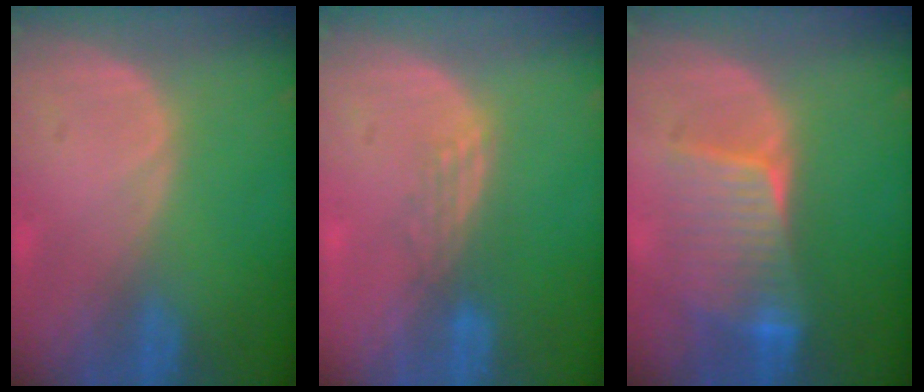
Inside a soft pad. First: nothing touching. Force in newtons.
{"total": 2.9, "press": 2.4, "slide": 1.6}
{"total": 6.8, "press": 6.8, "slide": 0.5}